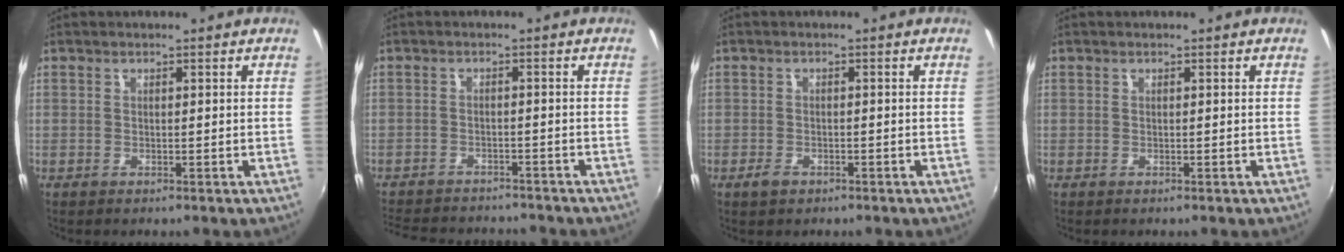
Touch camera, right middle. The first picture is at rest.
{"total": 12.4, "force": [-11.0, 3.8, 4.2], "torque": [-0.107, -0.010, -0.163]}
{"total": 2.0, "force": [-1.3, 1.1, 0.9], "torque": [-0.019, -0.001, -0.023]}
{"total": 0.0}